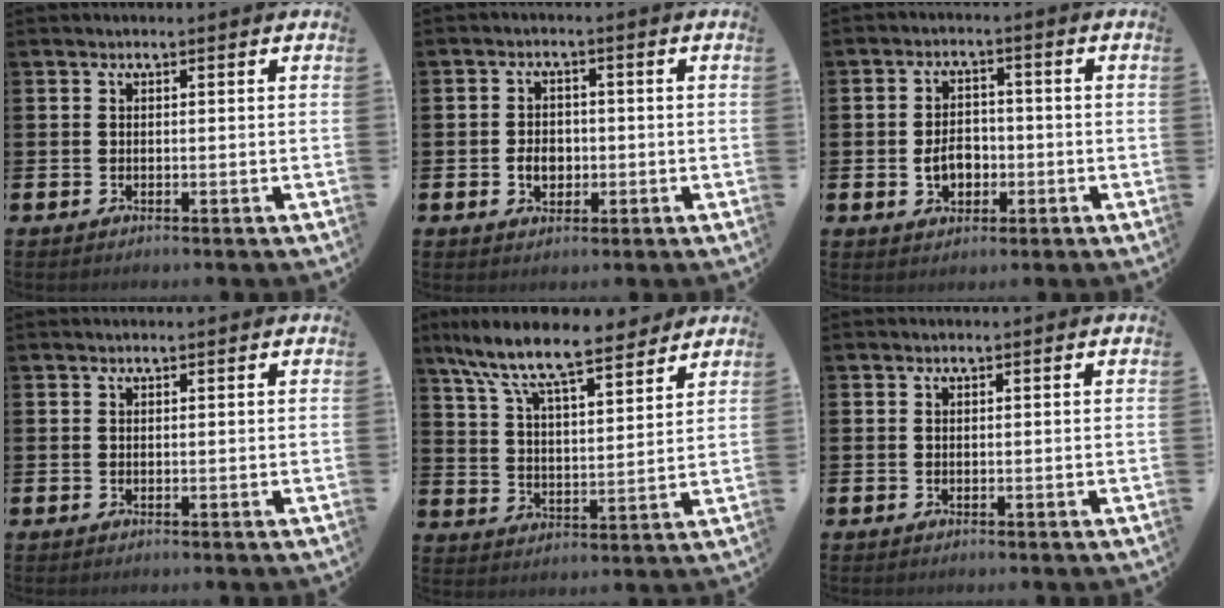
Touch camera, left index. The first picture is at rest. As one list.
[{"total": 3.3, "force": [-0.7, 2.6, 2.0], "torque": [-0.020, -0.004, -0.020]}, {"total": 4.2, "force": [-1.0, 3.0, 2.7], "torque": [-0.030, -0.003, -0.025]}, {"total": 0.0}, {"total": 9.9, "force": [8.7, 2.2, 4.2], "torque": [-0.116, -0.054, 0.151]}, {"total": 0.0}]